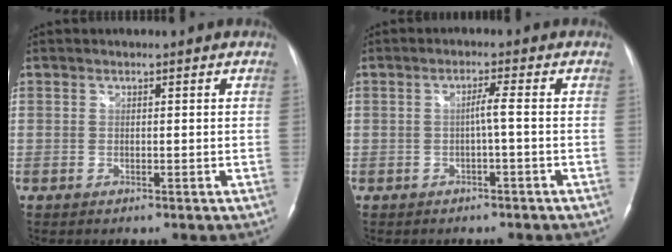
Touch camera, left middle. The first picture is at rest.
{"total": 2.1, "force": [-0.5, -0.5, 2.0], "torque": [-0.033, -0.004, -0.012]}